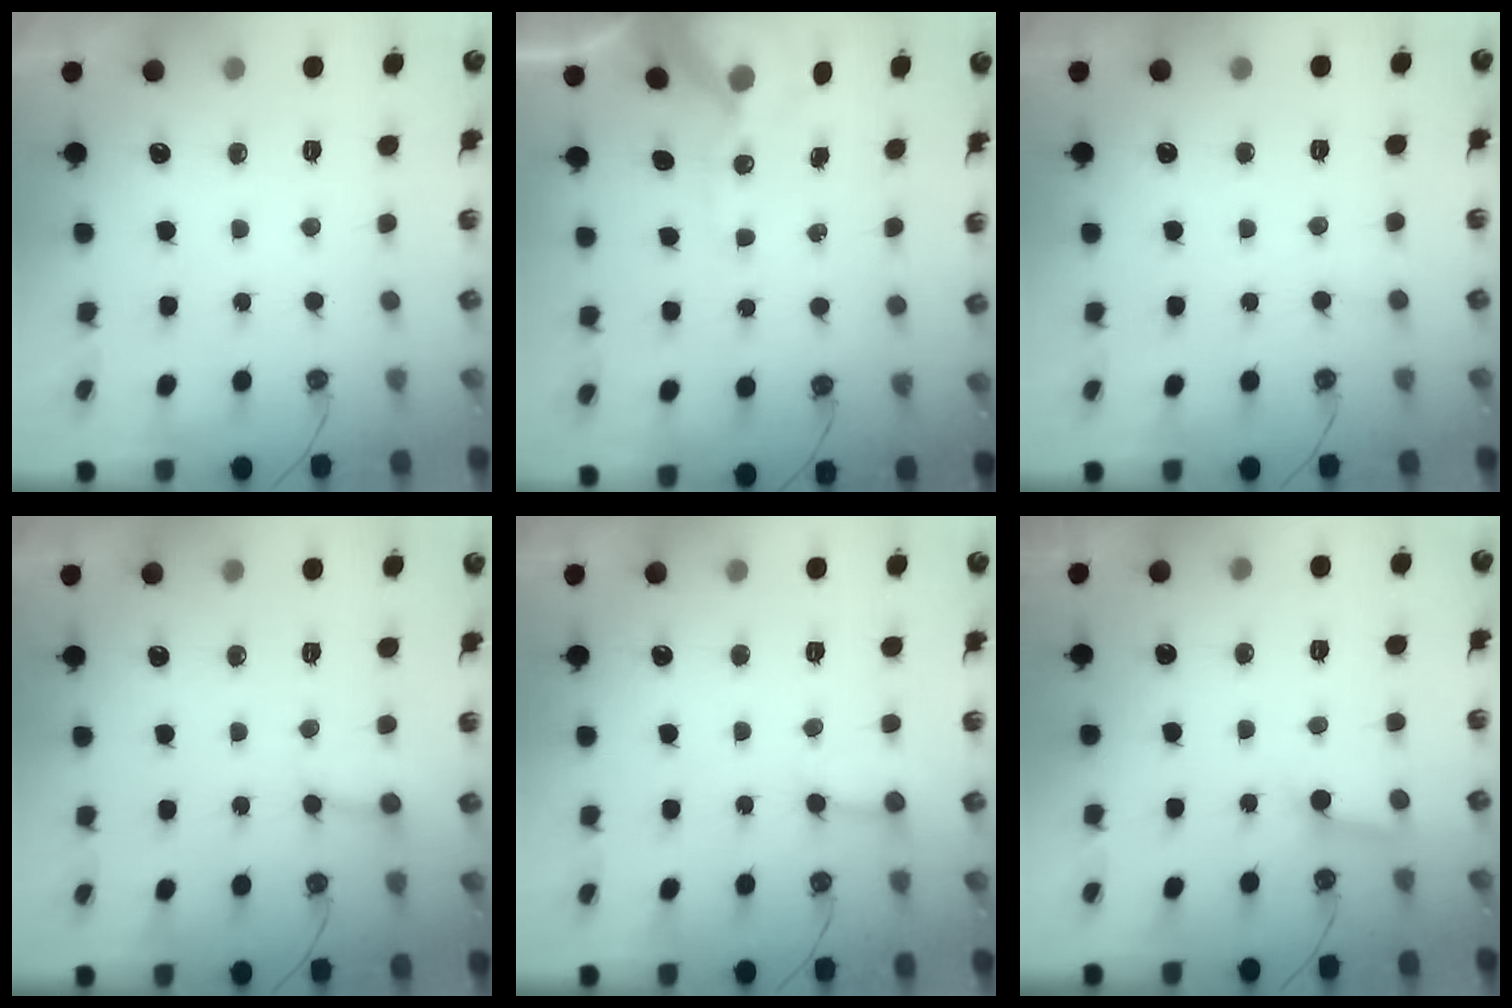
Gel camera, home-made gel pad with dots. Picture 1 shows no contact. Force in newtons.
{"total": 11.1, "press": 10.9, "slide": 1.7}
{"total": 2.9, "press": 2.9, "slide": 0.2}
{"total": 3.0, "press": 3.0, "slide": 0.3}
{"total": 3.3, "press": 3.3, "slide": 0.4}
{"total": 2.9, "press": 2.9, "slide": 0.2}